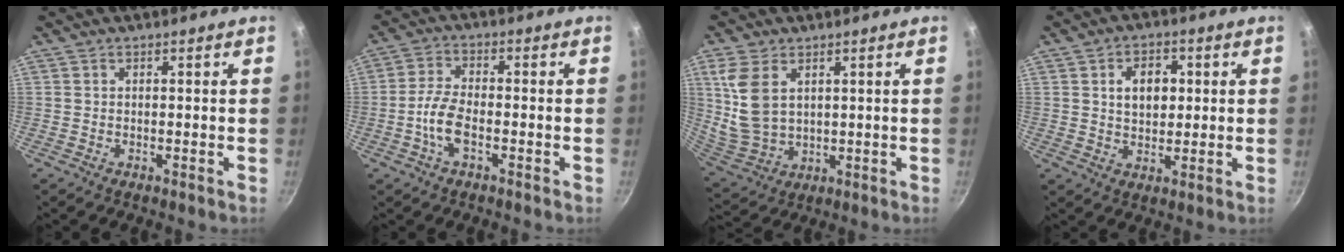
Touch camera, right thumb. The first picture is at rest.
{"total": 6.1, "force": [-2.0, 2.7, 5.0], "torque": [-0.105, 0.021, -0.048]}
{"total": 10.8, "force": [3.5, 7.0, 7.5], "torque": [-0.140, -0.021, 0.086]}
{"total": 7.2, "force": [1.5, 5.0, 5.0], "torque": [-0.055, 0.003, 0.024]}